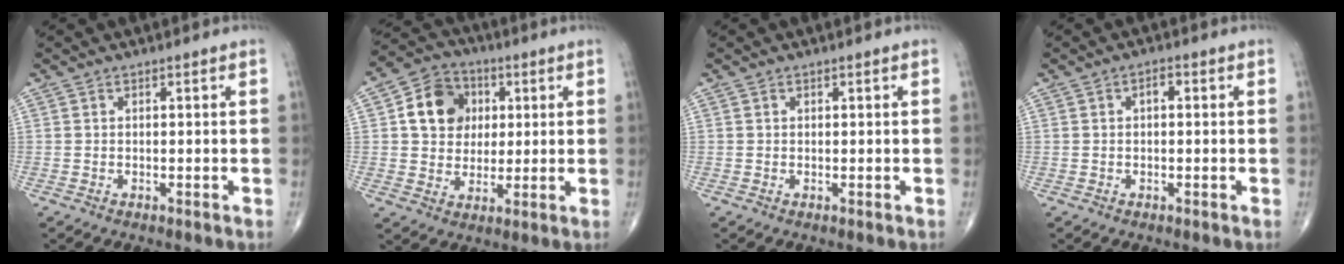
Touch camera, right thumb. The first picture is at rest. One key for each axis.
{"total": 11.2, "fx": 2.5, "fy": 9.4, "fz": 5.6, "tx": -0.061, "ty": 0.003, "tz": 0.037}
{"total": 0.0}
{"total": 1.8, "fx": 0.2, "fy": 0.9, "fz": 1.5, "tx": -0.023, "ty": 0.008, "tz": 0.001}